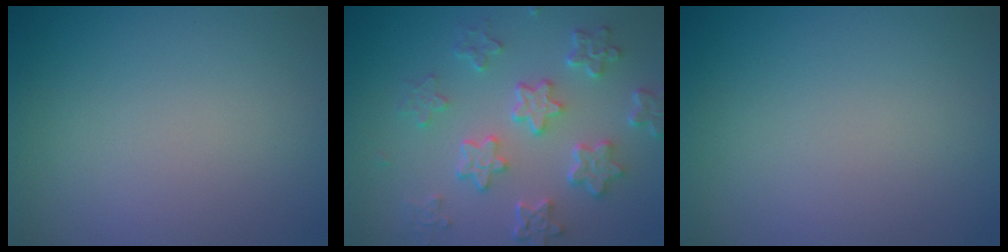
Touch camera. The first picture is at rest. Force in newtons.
{"total": 5.8, "press": 4.4, "slide": 3.8}
{"total": 0.0}